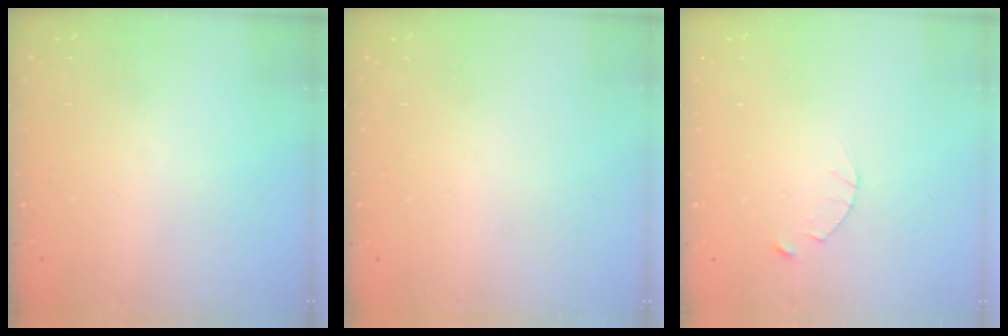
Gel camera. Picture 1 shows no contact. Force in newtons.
{"total": 0.0}
{"total": 2.5, "press": 2.4, "slide": 0.3}